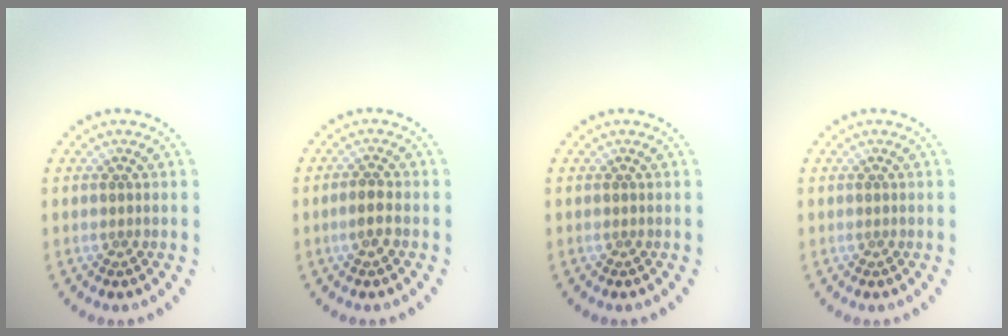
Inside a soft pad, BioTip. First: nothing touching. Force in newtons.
{"total": 1.8, "press": 1.7, "slide": 0.6}
{"total": 0.0}
{"total": 0.0}